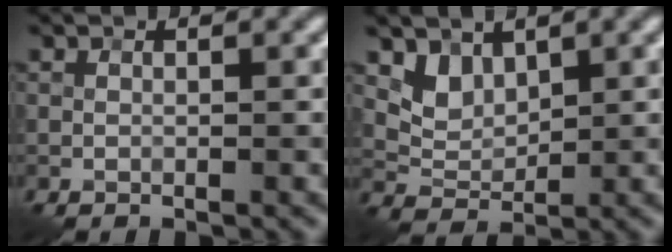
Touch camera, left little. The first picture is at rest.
{"total": 2.3, "force": [1.6, 1.3, 0.9], "torque": [-0.027, -0.016, 0.038]}